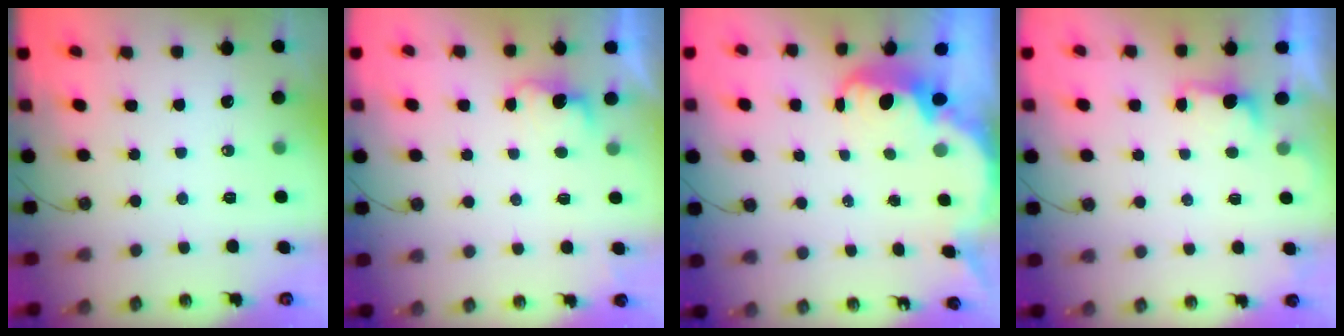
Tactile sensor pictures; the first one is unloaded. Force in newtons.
{"total": 2.3, "press": 2.2, "slide": 0.8}
{"total": 3.2, "press": 3.2, "slide": 0.4}
{"total": 1.6, "press": 1.4, "slide": 0.8}